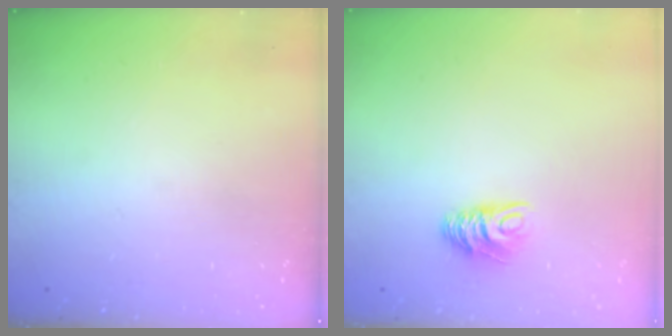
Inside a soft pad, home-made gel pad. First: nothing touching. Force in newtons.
{"total": 7.0, "press": 7.0, "slide": 0.2}